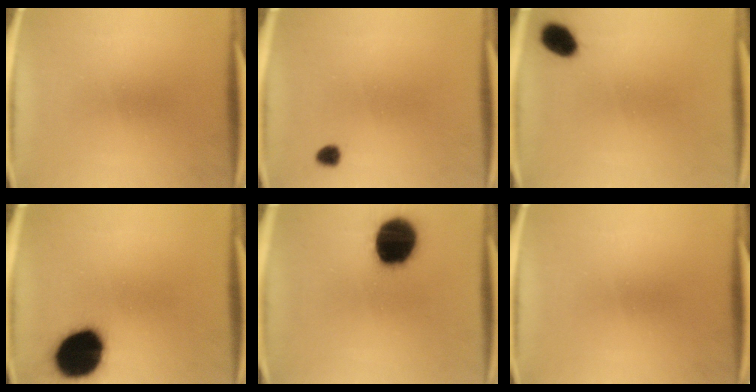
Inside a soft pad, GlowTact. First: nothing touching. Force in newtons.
{"total": 1.7}
{"total": 5.4}
{"total": 18.6}
{"total": 19.3}
{"total": 0.0}